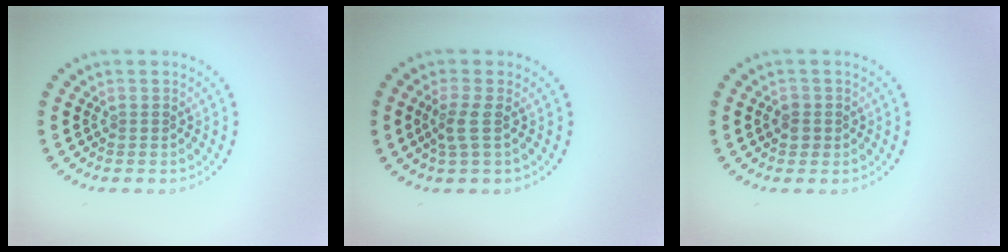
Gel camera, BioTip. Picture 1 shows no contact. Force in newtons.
{"total": 1.9, "press": 1.5, "slide": 1.1}
{"total": 1.3, "press": 1.2, "slide": 0.5}